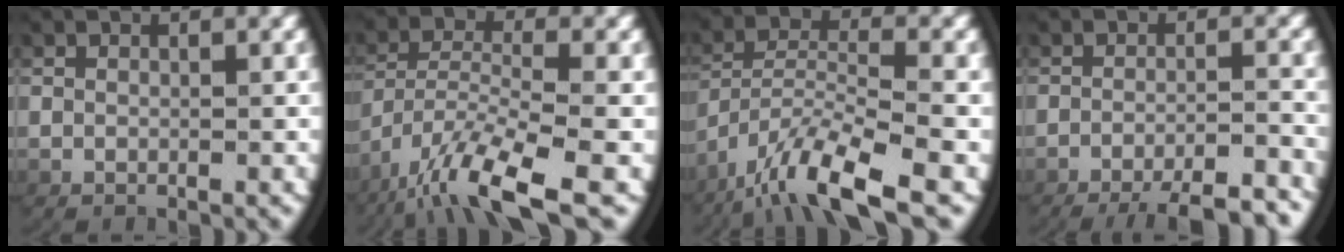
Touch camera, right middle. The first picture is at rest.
{"total": 6.2, "force": [-2.8, 2.2, 5.0], "torque": [-0.117, -0.029, -0.027]}
{"total": 6.2, "force": [-3.0, 2.5, 4.9], "torque": [-0.113, -0.018, -0.037]}
{"total": 8.6, "force": [-7.5, 2.1, 3.5], "torque": [-0.044, -0.013, -0.111]}